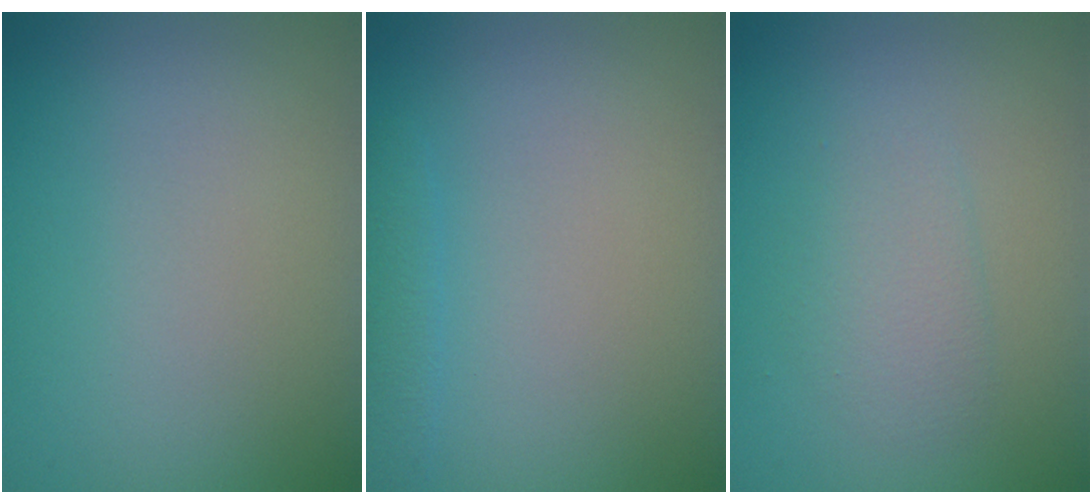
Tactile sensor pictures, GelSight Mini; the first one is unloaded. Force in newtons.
{"total": 1.2, "press": 1.2, "slide": 0.1}
{"total": 2.1, "press": 2.1, "slide": 0.1}